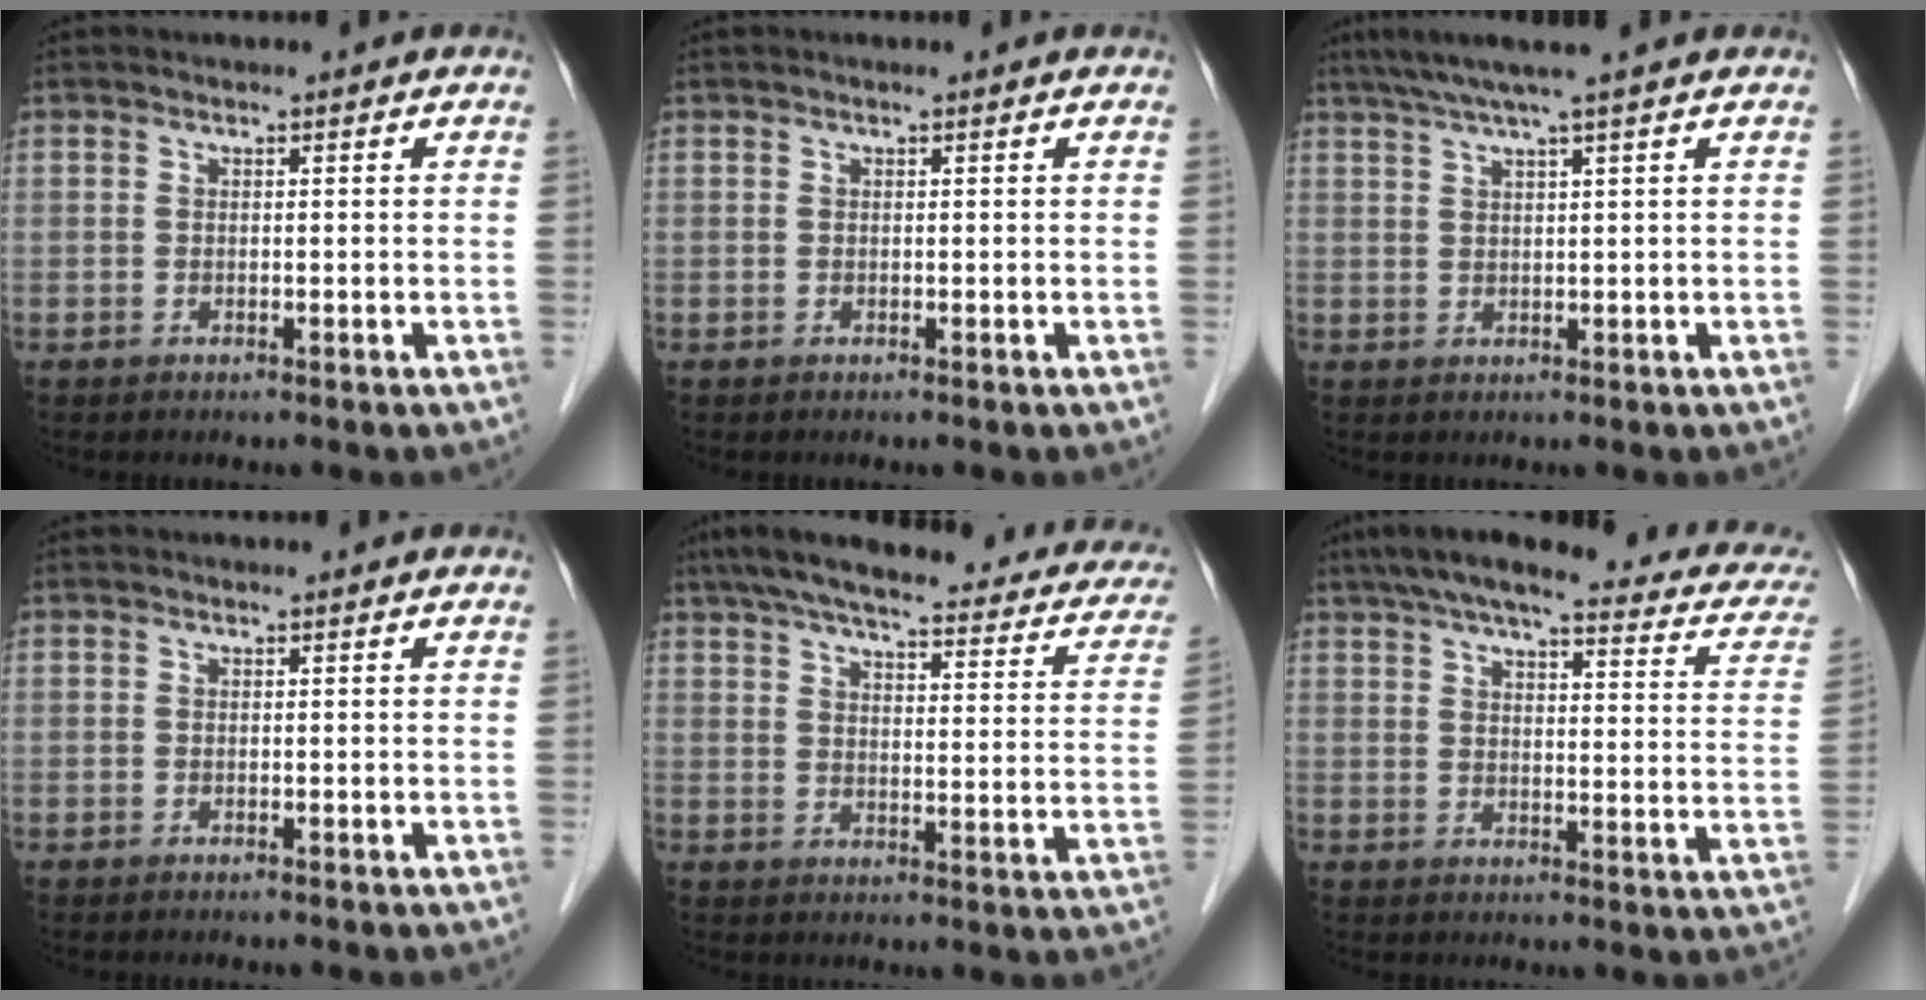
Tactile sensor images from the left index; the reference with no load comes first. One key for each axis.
{"total": 0.5, "fx": 0.4, "fy": 0.0, "fz": 0.2, "tx": -0.008, "ty": 0.007, "tz": 0.008}
{"total": 5.7, "fx": 4.4, "fy": -1.3, "fz": 3.4, "tx": -0.056, "ty": 0.024, "tz": 0.078}
{"total": 0.0}
{"total": 28.9, "fx": 23.7, "fy": 6.4, "fz": 15.2, "tx": -0.223, "ty": 0.014, "tz": 0.282}
{"total": 25.7, "fx": 21.2, "fy": 4.7, "fz": 13.7, "tx": -0.191, "ty": 0.015, "tz": 0.250}